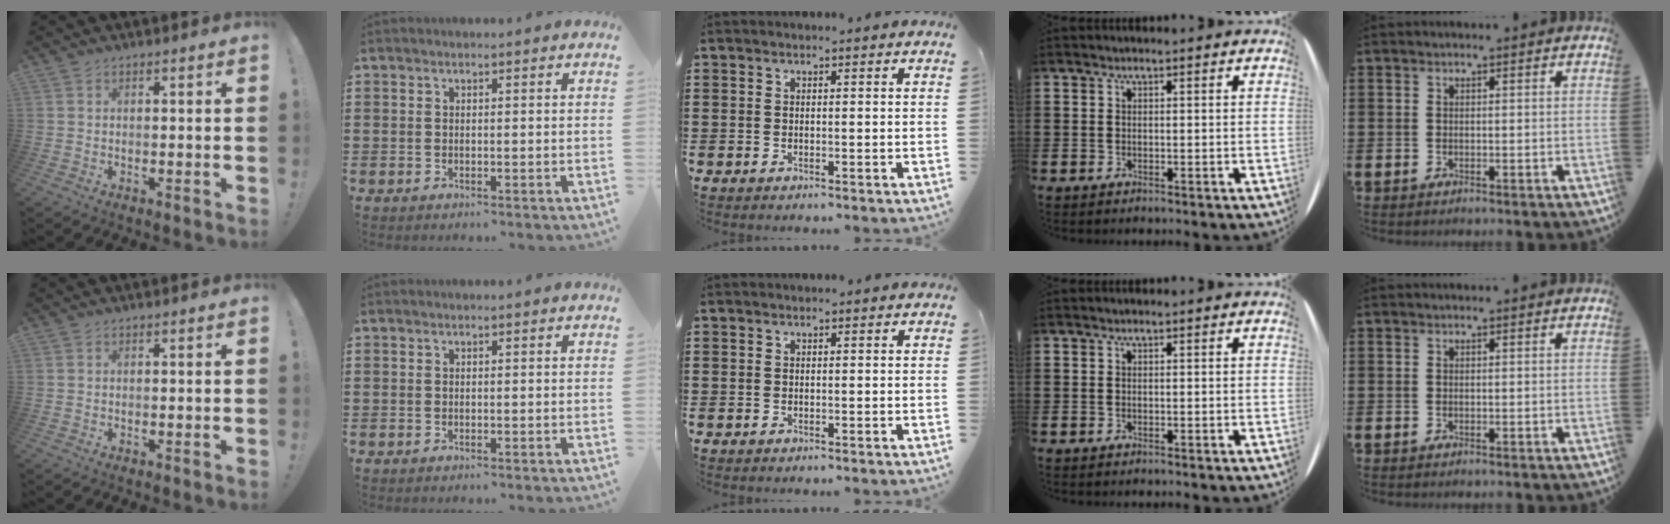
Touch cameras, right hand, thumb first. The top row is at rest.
{}